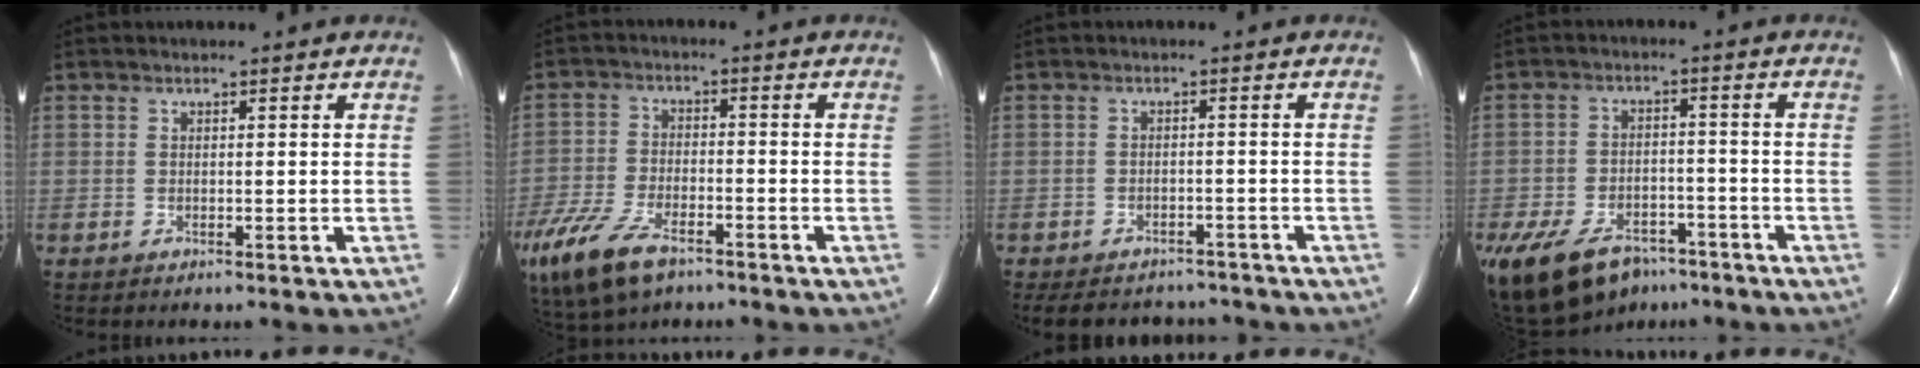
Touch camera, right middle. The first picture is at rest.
{"total": 14.8, "force": [-9.6, 6.4, 9.3], "torque": [-0.229, -0.026, -0.175]}
{"total": 10.4, "force": [-9.4, 3.8, 2.2], "torque": [-0.039, 0.007, -0.116]}
{"total": 21.7, "force": [-14.1, 12.7, 10.6], "torque": [-0.296, -0.029, -0.214]}